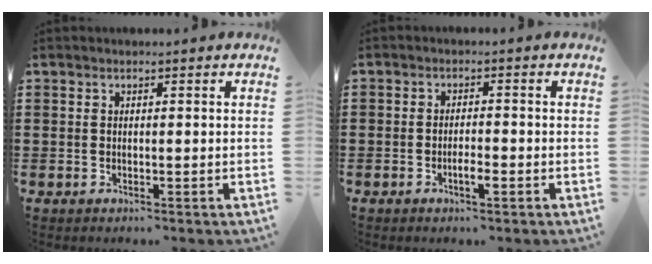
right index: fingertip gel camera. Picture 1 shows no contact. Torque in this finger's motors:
{"motor_torque": [0.22, -0.16, 0.01, 0.04]}